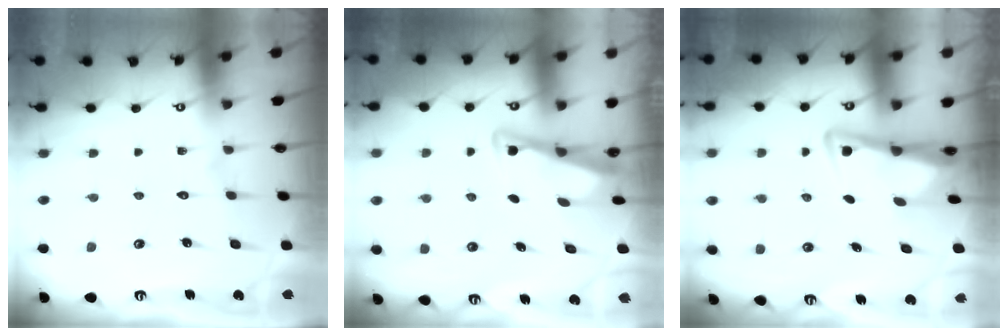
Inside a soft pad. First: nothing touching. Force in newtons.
{"total": 3.3, "press": 3.3, "slide": 0.3}
{"total": 3.6, "press": 3.6, "slide": 0.6}